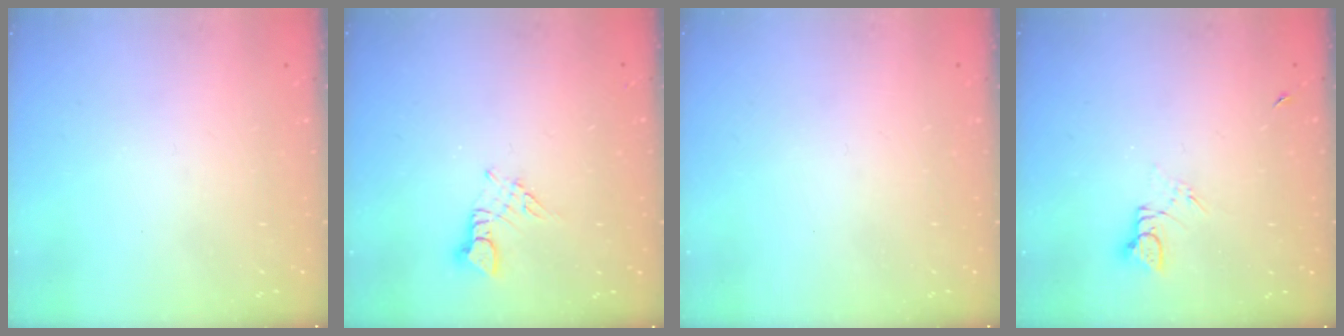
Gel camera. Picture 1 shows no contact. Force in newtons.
{"total": 2.9, "press": 2.9, "slide": 0.3}
{"total": 0.0}
{"total": 1.5, "press": 1.5, "slide": 0.2}